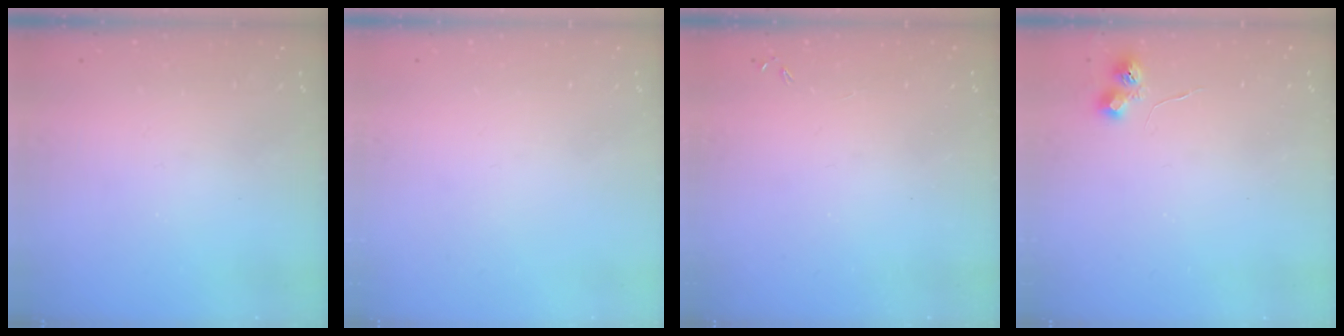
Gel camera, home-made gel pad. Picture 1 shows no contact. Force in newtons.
{"total": 0.0}
{"total": 0.0}
{"total": 6.1, "press": 6.1, "slide": 0.7}